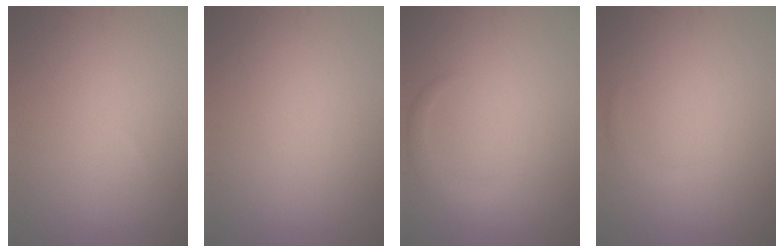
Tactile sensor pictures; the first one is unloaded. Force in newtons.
{"total": 0.0}
{"total": 1.5, "press": 1.5, "slide": 0.1}
{"total": 0.6, "press": 0.6, "slide": 0.1}